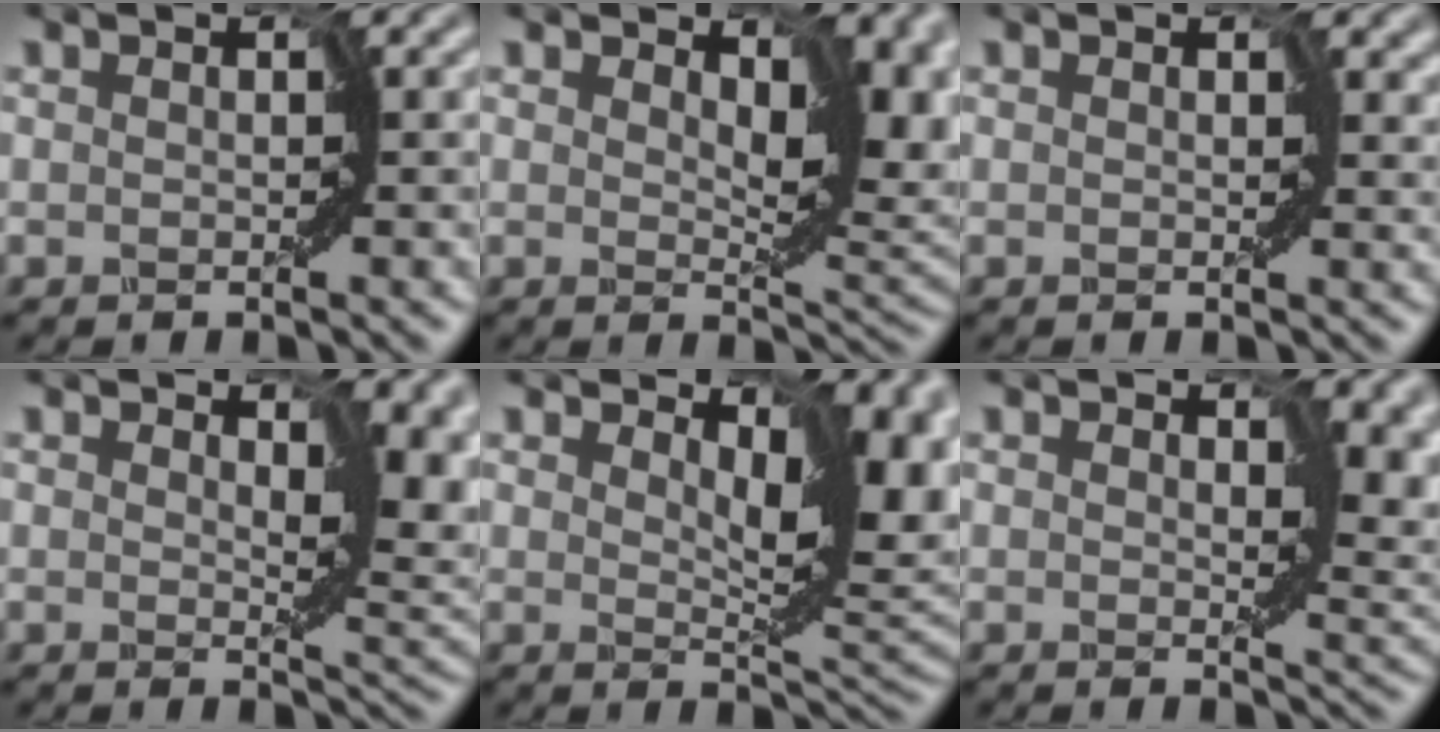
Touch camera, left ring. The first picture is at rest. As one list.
[{"total": 9.5, "force": [2.0, 4.8, 7.9], "torque": [-0.110, -0.006, 0.033]}, {"total": 1.7, "force": [0.7, 1.1, 1.1], "torque": [-0.016, -0.001, 0.003]}, {"total": 6.4, "force": [1.3, 3.3, 5.3], "torque": [-0.073, -0.006, 0.023]}, {"total": 9.1, "force": [2.1, 4.4, 7.7], "torque": [-0.120, -0.007, 0.040]}, {"total": 5.8, "force": [1.3, 3.1, 4.7], "torque": [-0.059, -0.004, 0.016]}]